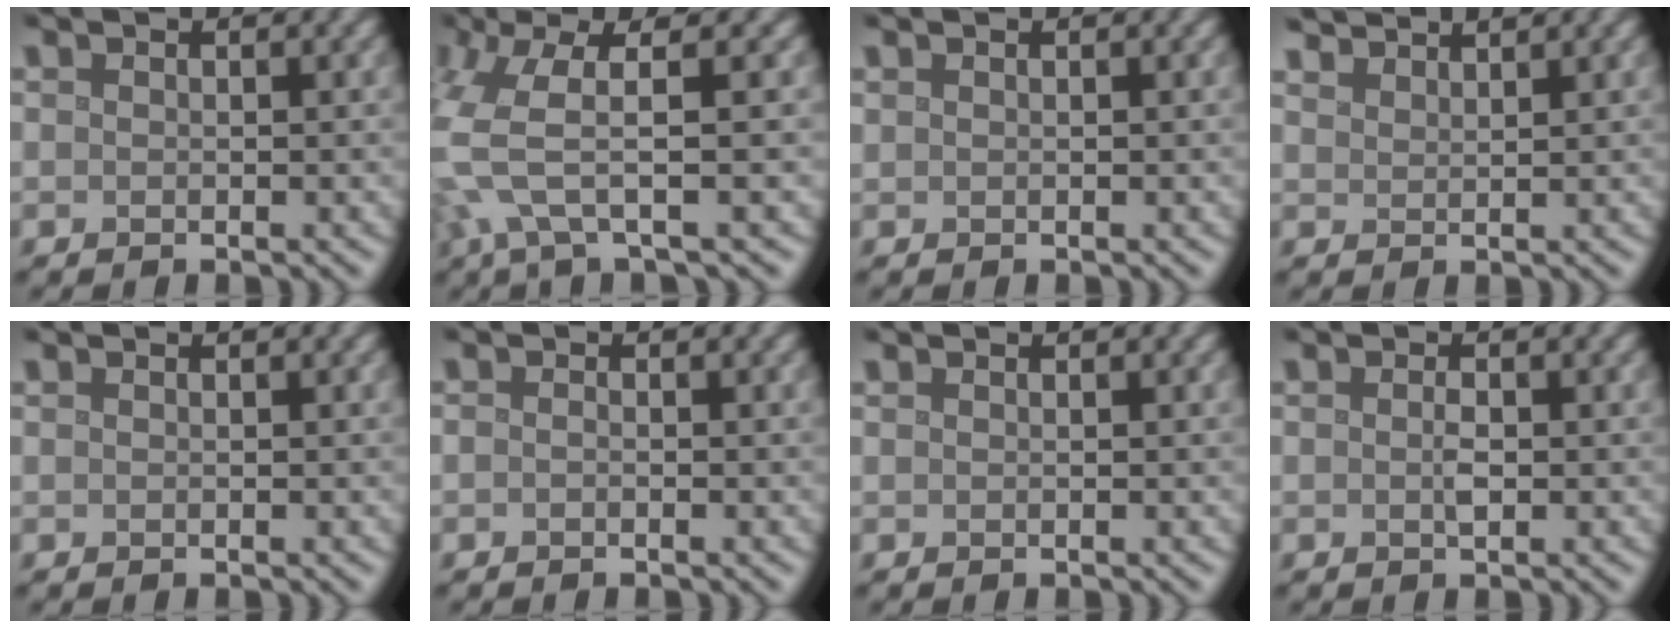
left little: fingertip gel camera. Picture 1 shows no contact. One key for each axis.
{"total": 6.7, "fx": 0.4, "fy": 1.3, "fz": 6.6, "tx": -0.159, "ty": 0.002, "tz": 0.004}
{"total": 0.0}
{"total": 2.6, "fx": 2.5, "fy": 0.2, "fz": 0.5, "tx": -0.004, "ty": 0.004, "tz": 0.043}
{"total": 0.0}
{"total": 0.5, "fx": -0.3, "fy": 0.2, "fz": 0.4, "tx": -0.010, "ty": -0.001, "tz": -0.006}
{"total": 0.0}
{"total": 1.1, "fx": -0.1, "fy": 0.4, "fz": 1.0, "tx": -0.022, "ty": -0.001, "tz": 0.000}